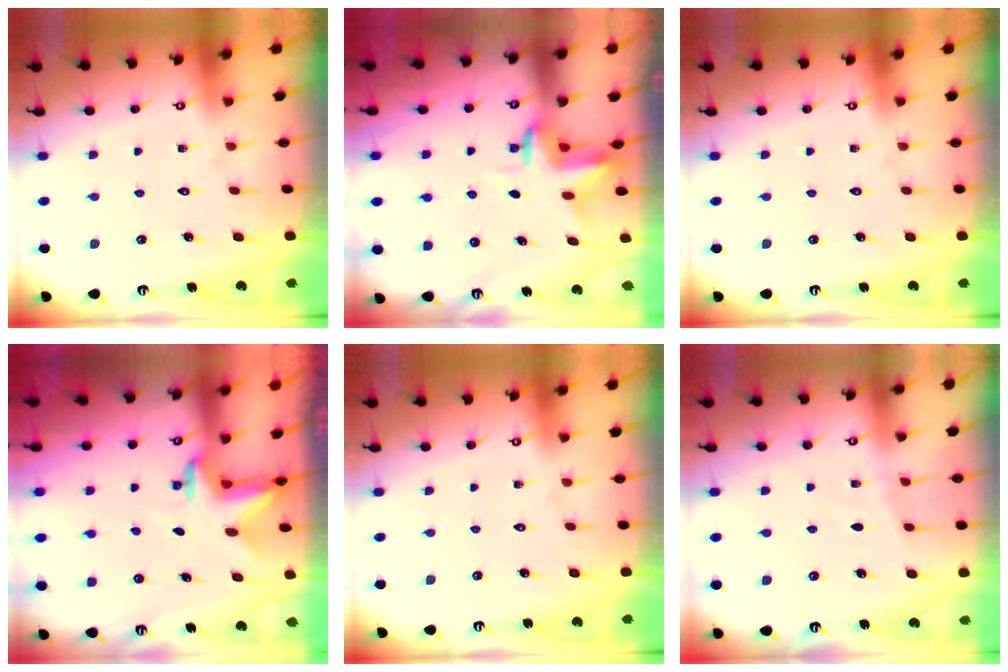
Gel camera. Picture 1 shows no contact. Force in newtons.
{"total": 3.5, "press": 3.5, "slide": 0.2}
{"total": 0.0}
{"total": 2.8, "press": 2.8, "slide": 0.7}
{"total": 0.0}
{"total": 3.0, "press": 3.0, "slide": 0.4}